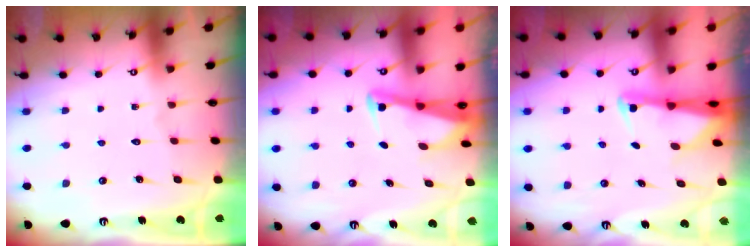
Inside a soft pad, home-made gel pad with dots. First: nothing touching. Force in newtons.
{"total": 2.6, "press": 2.6, "slide": 0.2}
{"total": 2.4, "press": 2.3, "slide": 0.5}